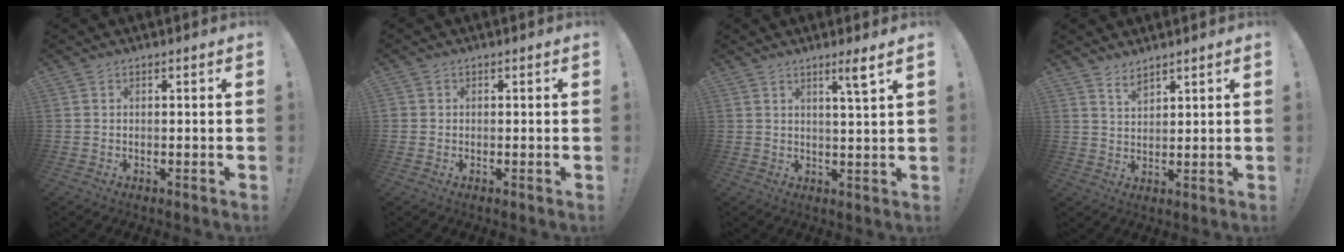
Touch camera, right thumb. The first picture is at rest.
{"total": 0.9, "force": [0.0, 0.9, 0.0], "torque": [0.000, 0.002, -0.001]}
{"total": 5.1, "force": [3.0, -0.9, 4.1], "torque": [-0.060, -0.022, 0.041]}
{"total": 3.7, "force": [3.2, 1.0, 1.4], "torque": [-0.026, -0.021, 0.059]}